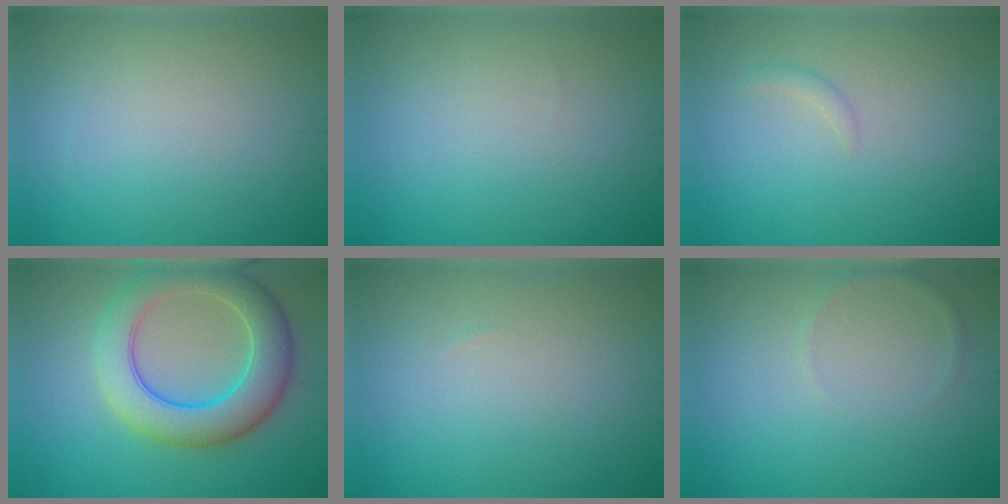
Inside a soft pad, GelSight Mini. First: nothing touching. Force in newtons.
{"total": 0.0}
{"total": 0.7, "press": 0.7, "slide": 0.1}
{"total": 7.6, "press": 7.6, "slide": 0.5}
{"total": 0.0}
{"total": 0.7, "press": 0.7, "slide": 0.0}